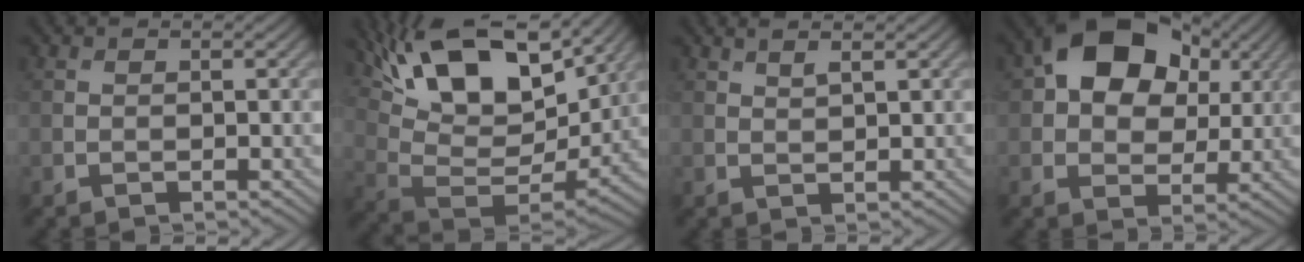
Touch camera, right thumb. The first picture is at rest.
{"total": 18.3, "force": [9.9, 8.4, 12.8], "torque": [-0.250, 0.029, 0.156]}
{"total": 1.6, "force": [1.2, 0.3, 1.0], "torque": [-0.020, -0.003, 0.027]}
{"total": 14.5, "force": [5.1, 10.2, 9.0], "torque": [-0.172, 0.037, 0.076]}